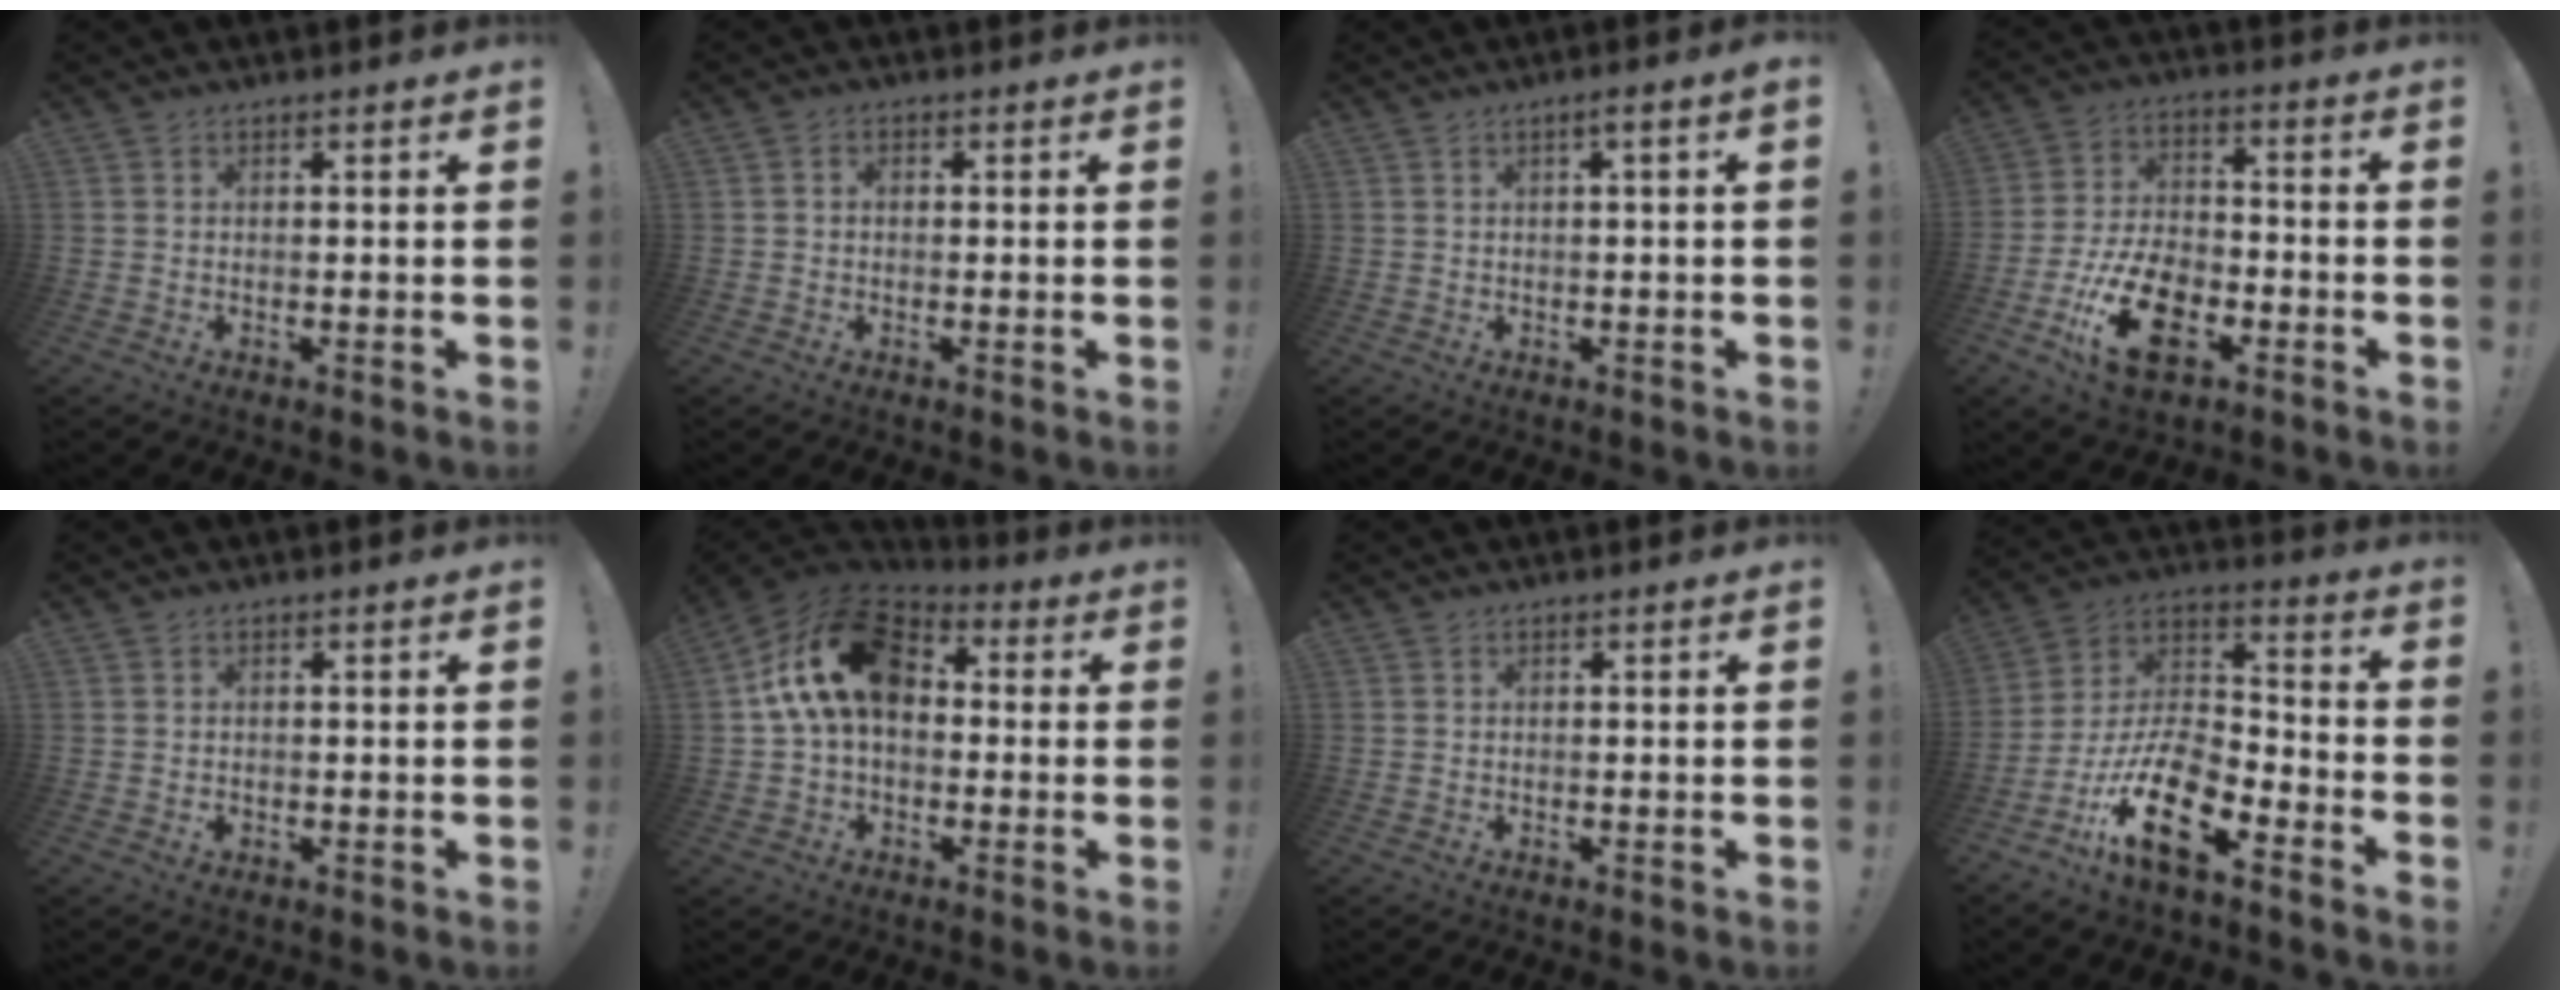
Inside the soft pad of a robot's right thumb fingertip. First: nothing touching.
{"total": 1.2, "force": [-0.5, 1.0, 0.6], "torque": [-0.013, 0.006, -0.009]}
{"total": 2.2, "force": [0.2, -0.2, 2.2], "torque": [-0.047, 0.004, 0.003]}
{"total": 17.5, "force": [-8.0, 10.1, 11.9], "torque": [-0.219, 0.054, -0.132]}
{"total": 0.7, "force": [0.1, 0.7, 0.0], "torque": [0.004, 0.000, 0.000]}
{"total": 18.5, "force": [3.7, 11.8, 13.7], "torque": [-0.242, 0.015, 0.073]}
{"total": 0.0}
{"total": 18.4, "force": [-10.3, 7.6, 13.2], "torque": [-0.268, 0.059, -0.175]}